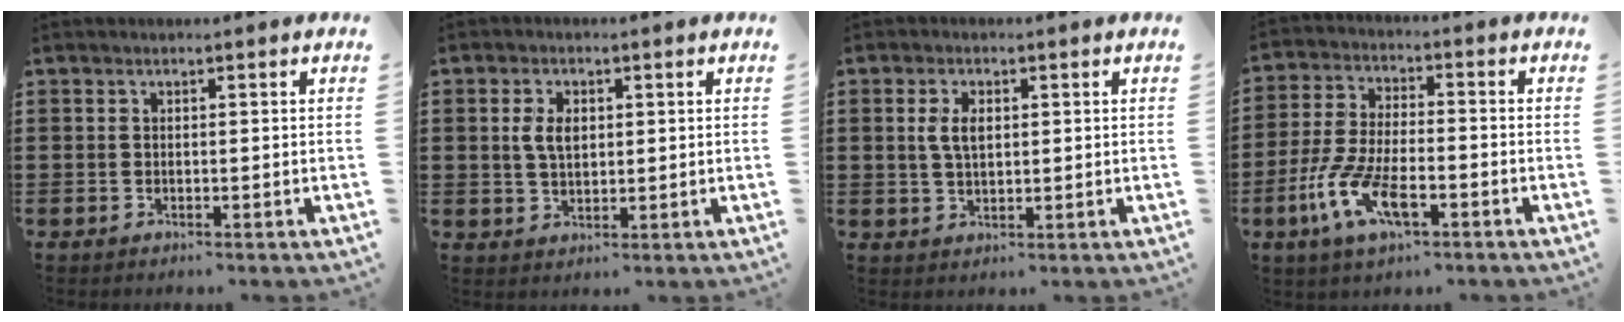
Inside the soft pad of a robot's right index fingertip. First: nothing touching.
{"total": 3.9, "force": [0.7, 2.3, 3.1], "torque": [-0.074, 0.008, 0.009]}
{"total": 3.7, "force": [0.7, 1.9, 3.1], "torque": [-0.065, 0.009, 0.011]}
{"total": 9.7, "force": [-4.4, 3.7, 7.8], "torque": [-0.187, -0.009, -0.085]}